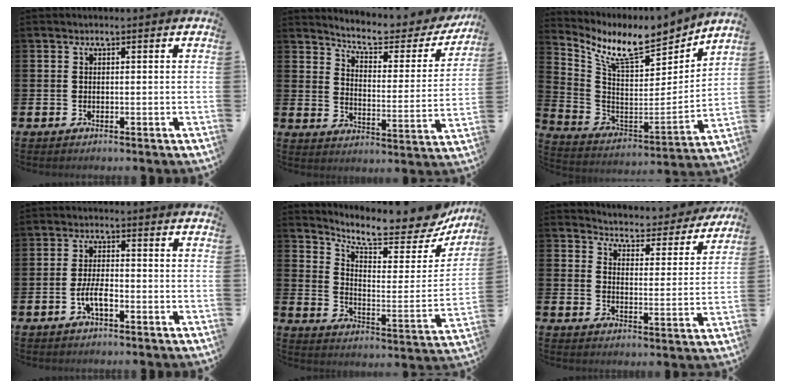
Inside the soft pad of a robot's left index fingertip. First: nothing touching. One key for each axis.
{"total": 6.8, "fx": 6.1, "fy": 1.8, "fz": 2.6, "tx": -0.078, "ty": -0.040, "tz": 0.100}
{"total": 11.0, "fx": 9.4, "fy": 2.9, "fz": 4.9, "tx": -0.133, "ty": -0.058, "tz": 0.165}
{"total": 3.7, "fx": -1.5, "fy": 1.3, "fz": 3.1, "tx": -0.076, "ty": 0.005, "tz": -0.030}
{"total": 9.1, "fx": 8.5, "fy": 1.8, "fz": 2.9, "tx": -0.069, "ty": -0.075, "tz": 0.143}
{"total": 4.4, "fx": 4.3, "fy": 0.6, "fz": 0.2, "tx": -0.026, "ty": -0.040, "tz": 0.069}